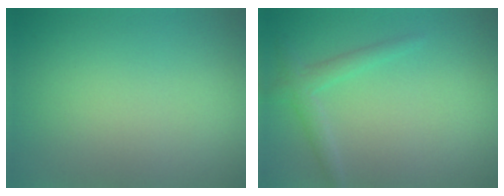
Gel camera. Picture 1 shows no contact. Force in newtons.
{"total": 2.0, "press": 2.0, "slide": 0.1}